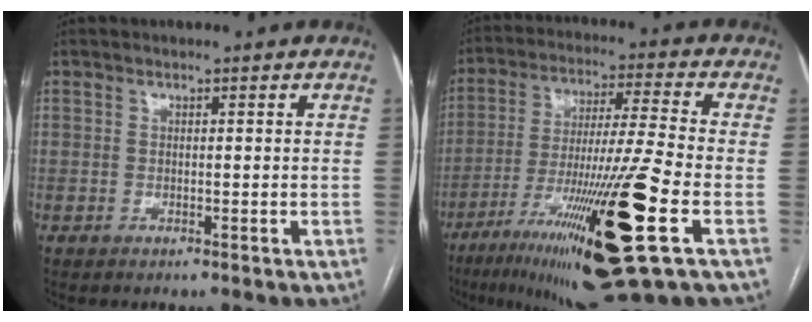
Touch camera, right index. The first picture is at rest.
{"total": 22.0, "force": [-9.2, -0.5, 20.0], "torque": [-0.343, -0.046, -0.161]}